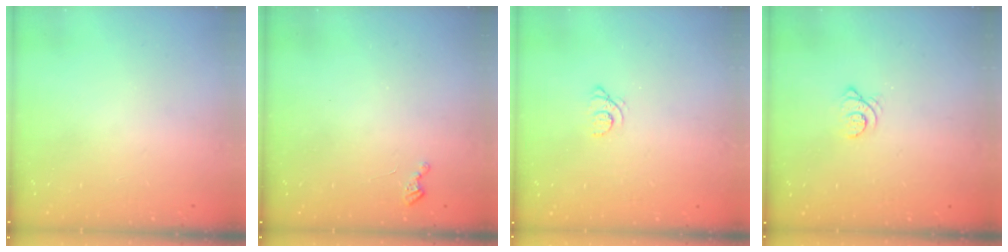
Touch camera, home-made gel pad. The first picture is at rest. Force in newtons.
{"total": 2.7, "press": 2.7, "slide": 0.4}
{"total": 1.4, "press": 1.4, "slide": 0.2}
{"total": 3.4, "press": 3.4, "slide": 0.6}